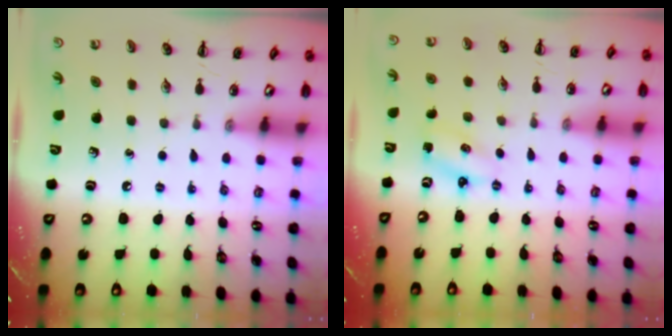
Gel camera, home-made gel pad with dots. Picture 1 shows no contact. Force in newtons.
{"total": 2.4, "press": 2.3, "slide": 0.6}